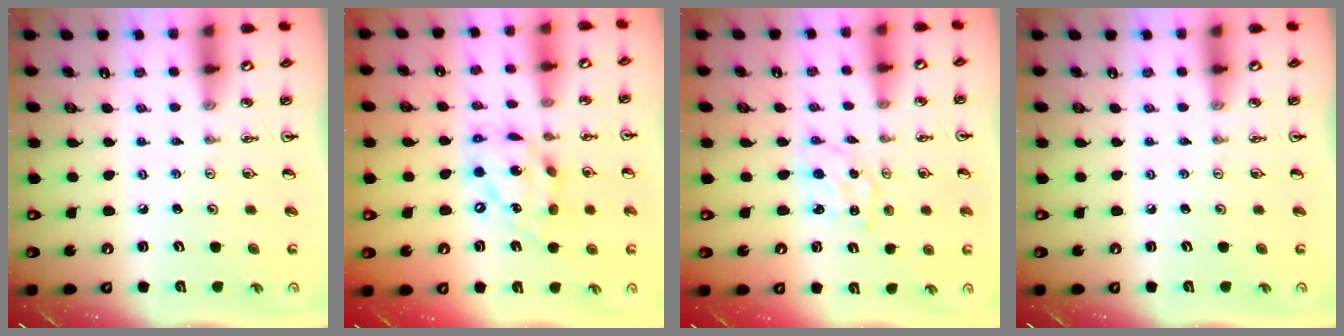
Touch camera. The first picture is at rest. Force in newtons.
{"total": 16.1, "press": 16.0, "slide": 1.8}
{"total": 1.7, "press": 1.7, "slide": 0.3}
{"total": 0.0}